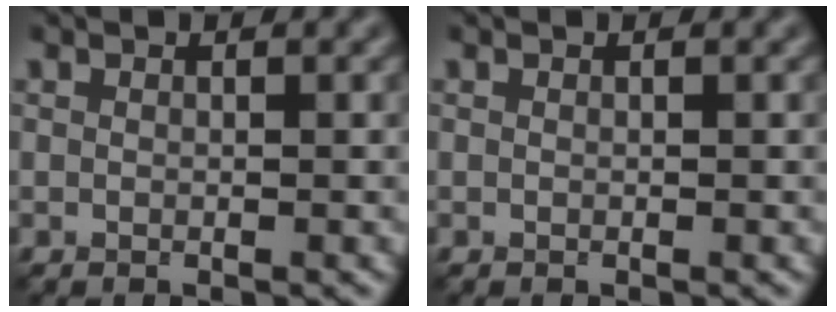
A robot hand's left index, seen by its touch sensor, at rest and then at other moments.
{"total": 0.0}